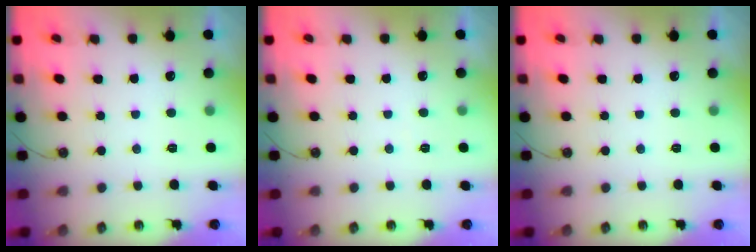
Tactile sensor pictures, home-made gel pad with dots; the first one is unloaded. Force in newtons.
{"total": 2.7, "press": 2.7, "slide": 0.5}
{"total": 0.0}